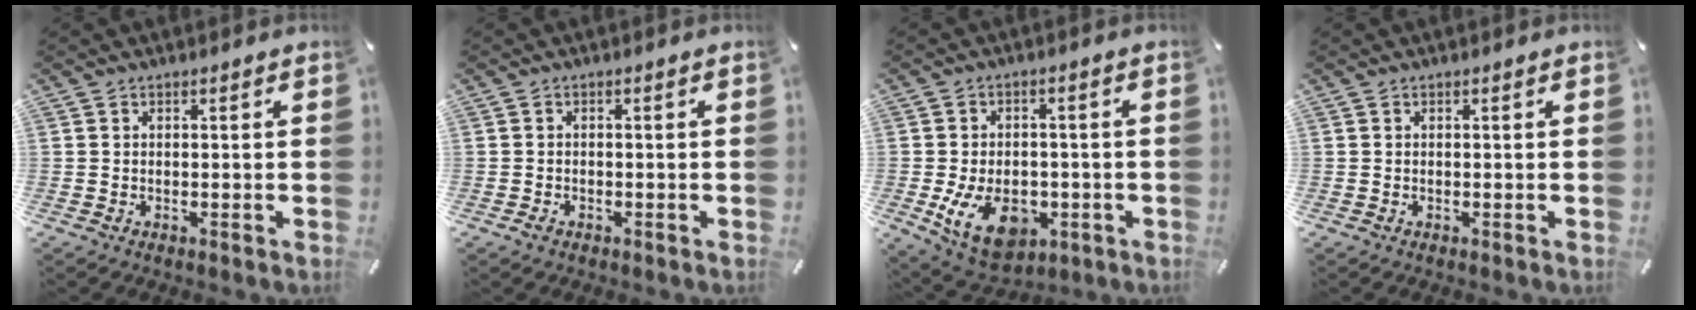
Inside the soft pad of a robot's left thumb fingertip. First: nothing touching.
{"total": 1.1, "force": [-0.6, 0.8, 0.5], "torque": [-0.010, 0.003, -0.013]}
{"total": 12.2, "force": [-3.7, 8.1, 8.3], "torque": [-0.150, 0.002, -0.063]}
{"total": 0.0}